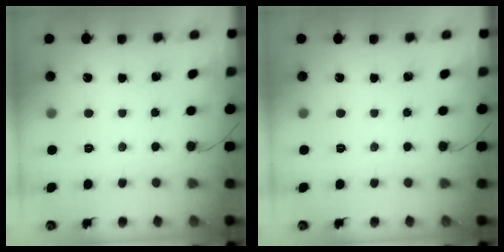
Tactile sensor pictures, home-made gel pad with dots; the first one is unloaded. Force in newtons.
{"total": 0.0}